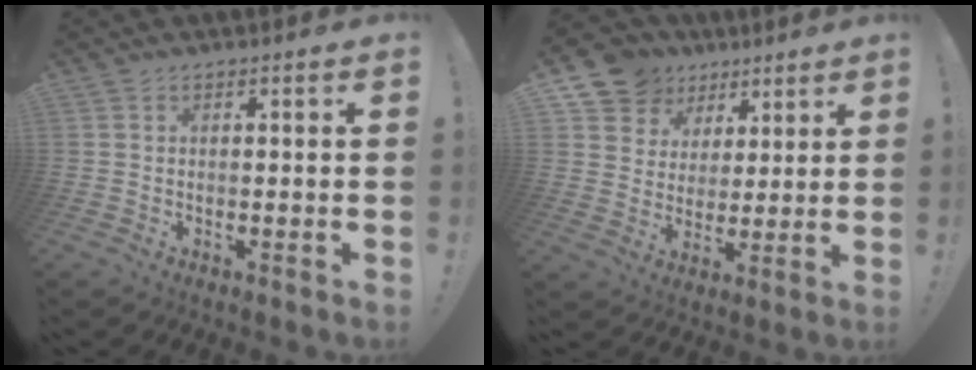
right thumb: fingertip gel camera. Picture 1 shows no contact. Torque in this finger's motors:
{"motor_torque": [0.27, 1.26, 0.66, 0.50, -0.01]}